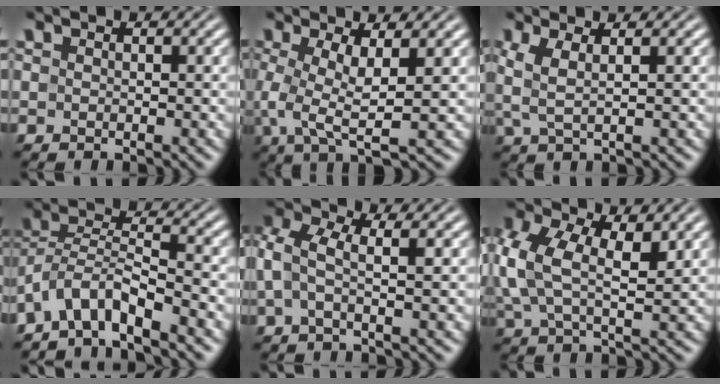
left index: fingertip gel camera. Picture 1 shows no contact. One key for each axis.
{"total": 5.2, "fx": 0.1, "fy": 1.4, "fz": 5.0, "tx": -0.105, "ty": -0.005, "tz": 0.002}
{"total": 2.6, "fx": 0.7, "fy": 0.6, "fz": 2.5, "tx": -0.055, "ty": 0.002, "tz": 0.015}
{"total": 5.6, "fx": -4.4, "fy": 1.3, "fz": 3.1, "tx": -0.055, "ty": 0.008, "tz": -0.090}
{"total": 3.8, "fx": 0.8, "fy": 1.5, "fz": 3.4, "tx": -0.083, "ty": 0.006, "tz": 0.007}
{"total": 7.5, "fx": 1.5, "fy": 4.0, "fz": 6.1, "tx": -0.154, "ty": 0.007, "tz": 0.024}